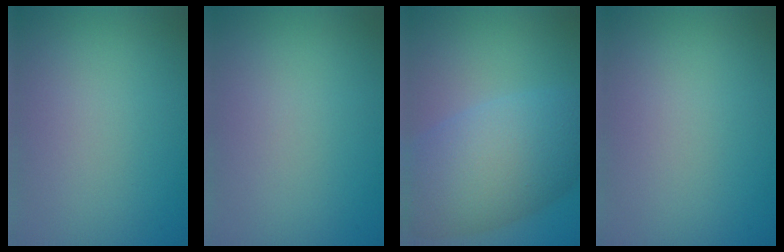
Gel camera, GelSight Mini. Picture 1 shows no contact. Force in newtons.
{"total": 0.0}
{"total": 8.5, "press": 8.5, "slide": 0.3}
{"total": 0.0}